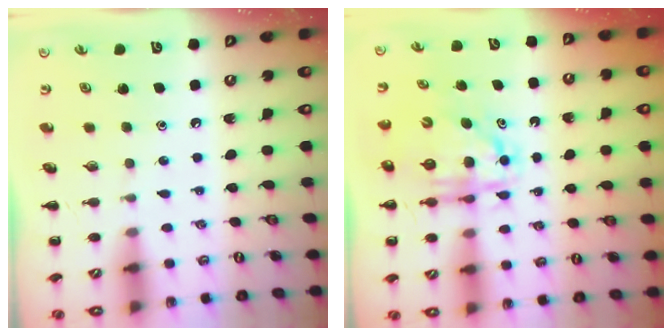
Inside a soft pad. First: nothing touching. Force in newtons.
{"total": 6.9, "press": 6.8, "slide": 1.4}